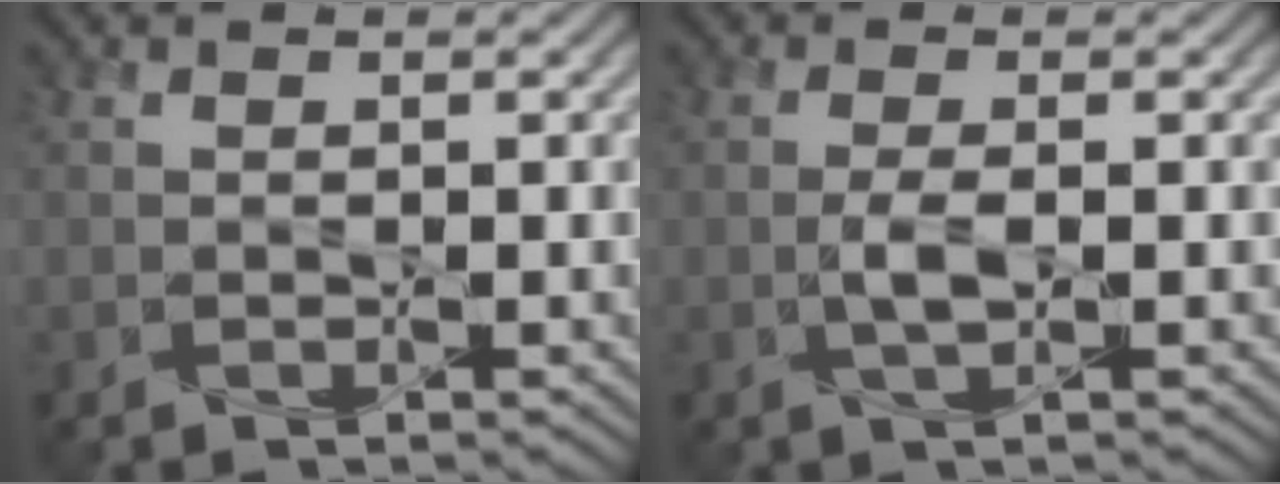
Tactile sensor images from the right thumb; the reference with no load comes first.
{"total": 2.2, "force": [-1.0, 0.2, 1.9], "torque": [-0.042, 0.004, -0.020]}